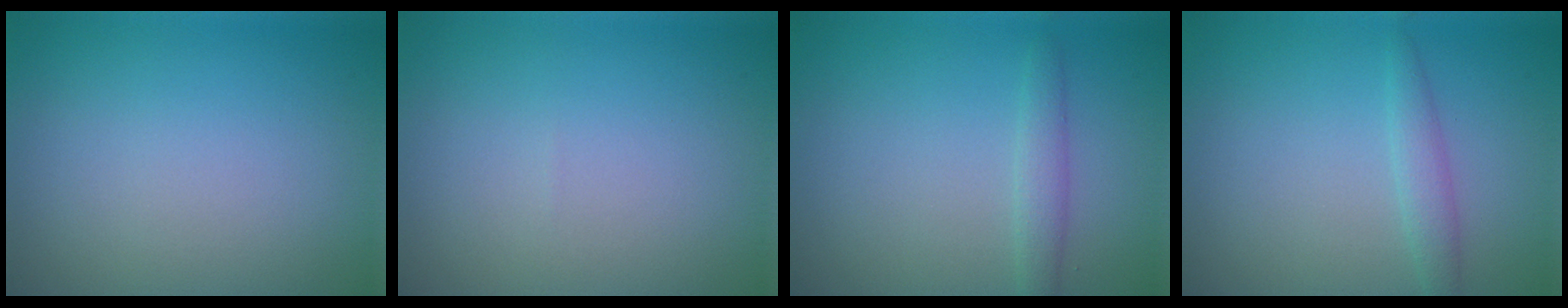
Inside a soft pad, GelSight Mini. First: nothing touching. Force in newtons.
{"total": 0.0}
{"total": 1.5, "press": 1.5, "slide": 0.1}
{"total": 1.6, "press": 1.6, "slide": 0.1}